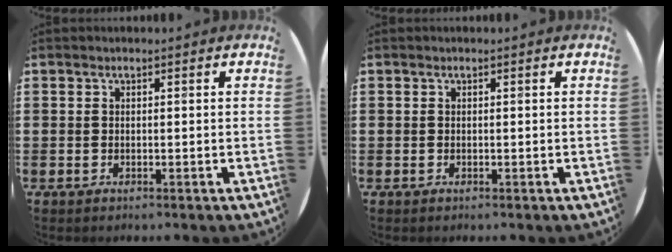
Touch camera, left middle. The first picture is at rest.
{"total": 0.0}